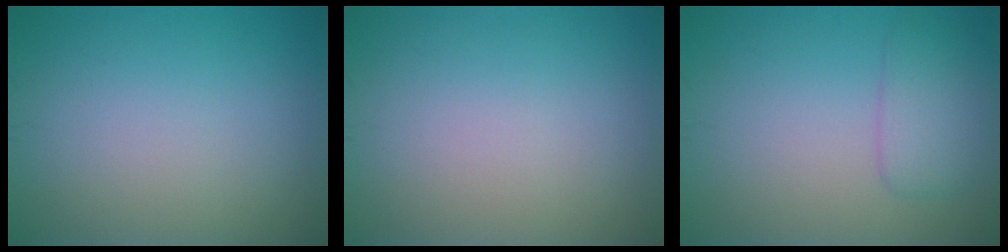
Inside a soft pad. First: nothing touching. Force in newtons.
{"total": 0.0}
{"total": 2.6, "press": 2.6, "slide": 0.0}